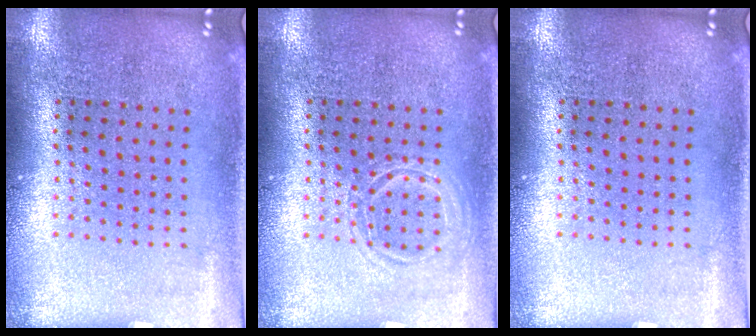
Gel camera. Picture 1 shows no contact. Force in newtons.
{"total": 1.3, "press": 1.3, "slide": 0.2}
{"total": 0.0}